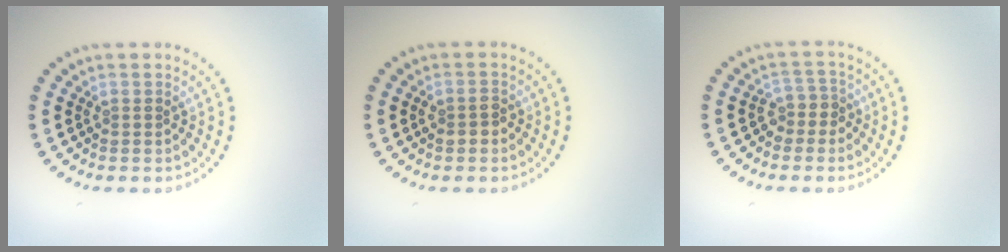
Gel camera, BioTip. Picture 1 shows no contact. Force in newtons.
{"total": 1.4, "press": 1.4, "slide": 0.3}
{"total": 1.9, "press": 1.5, "slide": 1.1}